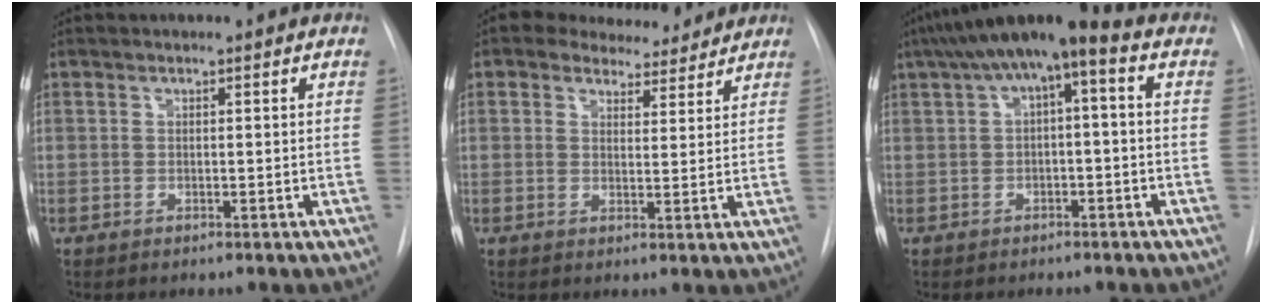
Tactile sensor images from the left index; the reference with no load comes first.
{"total": 8.2, "force": [7.3, 3.4, 1.9], "torque": [-0.016, 0.007, 0.088]}
{"total": 10.2, "force": [3.0, 2.7, 9.3], "torque": [-0.162, 0.053, 0.041]}